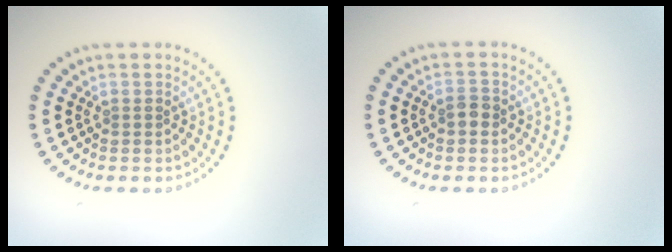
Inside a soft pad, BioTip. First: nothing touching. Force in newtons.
{"total": 1.3, "press": 1.3, "slide": 0.3}